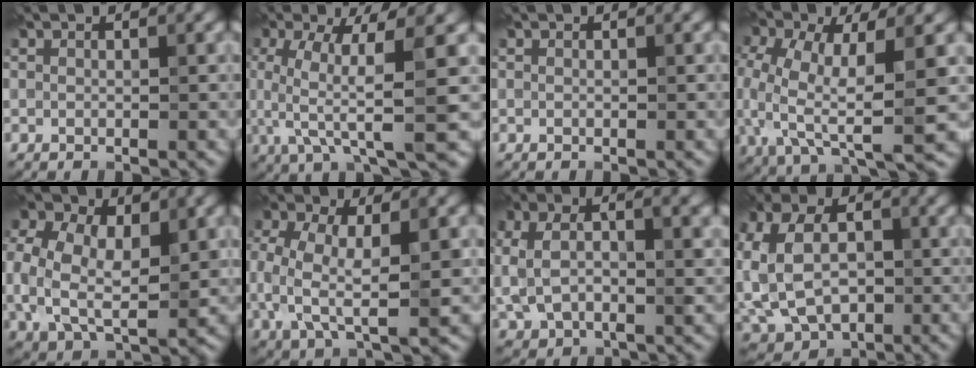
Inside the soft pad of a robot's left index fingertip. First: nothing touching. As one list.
[{"total": 8.4, "force": [0.2, 2.2, 8.1], "torque": [-0.144, 0.002, 0.004]}, {"total": 0.0}, {"total": 11.1, "force": [-0.8, 5.5, 9.5], "torque": [-0.203, -0.014, -0.013]}, {"total": 10.7, "force": [0.9, 7.5, 7.5], "torque": [-0.167, 0.011, 0.020]}, {"total": 7.6, "force": [-0.5, 4.1, 6.4], "torque": [-0.134, 0.001, -0.010]}, {"total": 7.4, "force": [0.6, 4.6, 5.7], "torque": [-0.132, 0.004, 0.025]}, {"total": 11.0, "force": [-0.4, 8.3, 7.1], "torque": [-0.148, 0.014, -0.019]}]